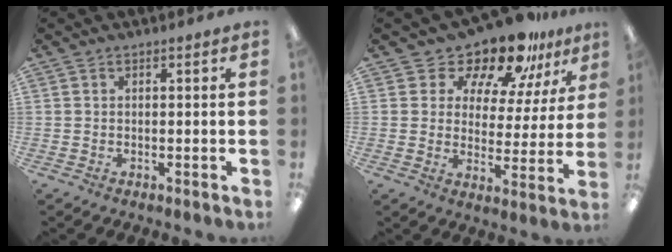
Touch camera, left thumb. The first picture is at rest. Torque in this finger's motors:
{"motor_torque": [0.09, 0.19, -0.17, -0.10, 0.07]}